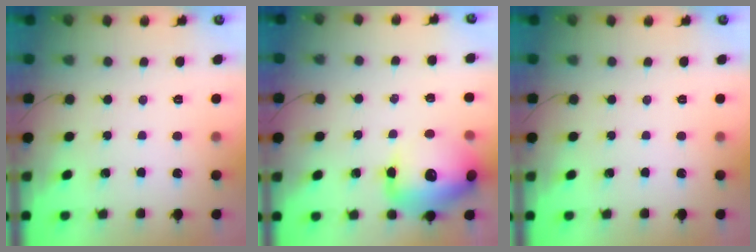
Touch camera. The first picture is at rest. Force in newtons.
{"total": 17.4, "press": 17.1, "slide": 3.3}
{"total": 0.0}